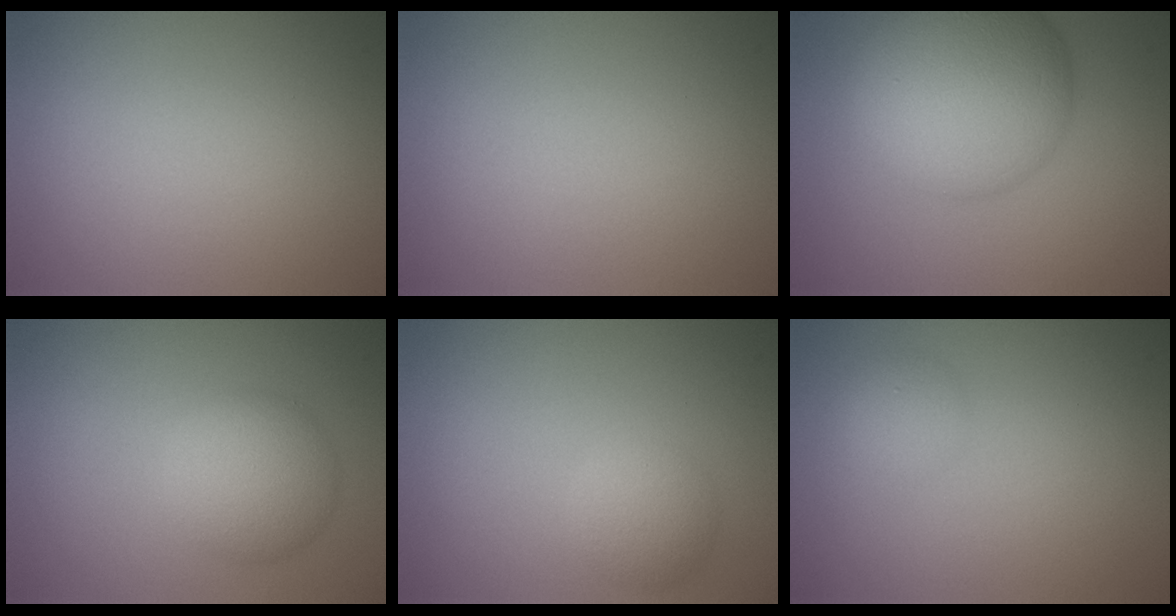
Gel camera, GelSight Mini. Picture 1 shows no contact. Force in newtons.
{"total": 0.0}
{"total": 11.1, "press": 11.0, "slide": 0.3}
{"total": 4.4, "press": 4.4, "slide": 0.0}
{"total": 2.7, "press": 2.7, "slide": 0.1}
{"total": 1.5, "press": 1.5, "slide": 0.0}